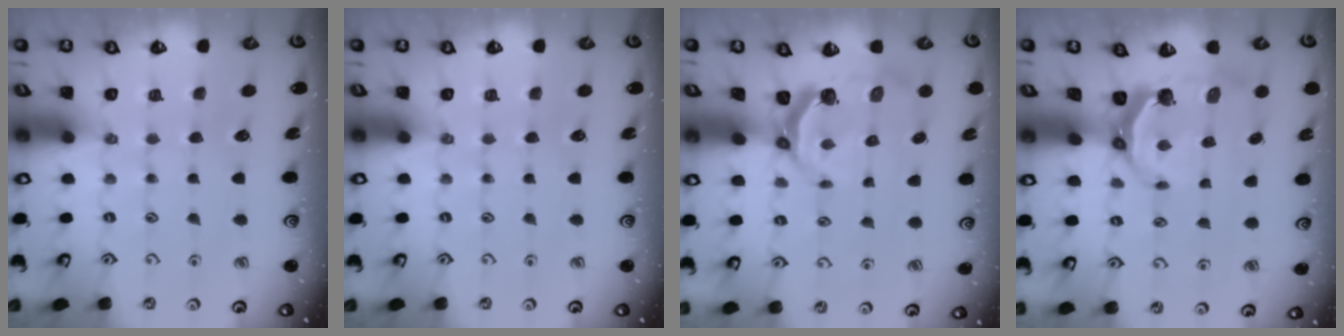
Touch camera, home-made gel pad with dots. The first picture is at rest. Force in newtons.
{"total": 0.0}
{"total": 4.5, "press": 3.2, "slide": 3.2}
{"total": 6.5, "press": 5.1, "slide": 4.1}